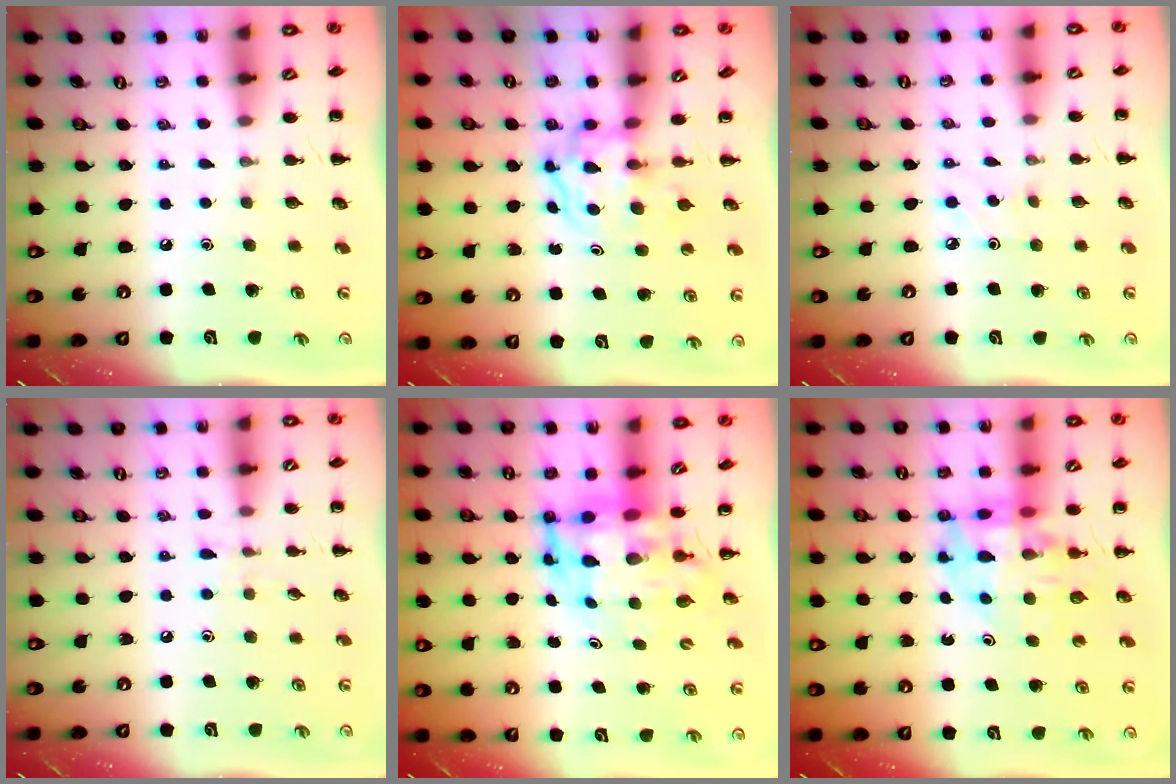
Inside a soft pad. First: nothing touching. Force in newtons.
{"total": 3.6, "press": 3.6, "slide": 0.4}
{"total": 2.5, "press": 2.3, "slide": 0.9}
{"total": 5.4, "press": 5.0, "slide": 2.2}
{"total": 6.5, "press": 6.2, "slide": 2.0}
{"total": 11.9, "press": 11.4, "slide": 3.3}